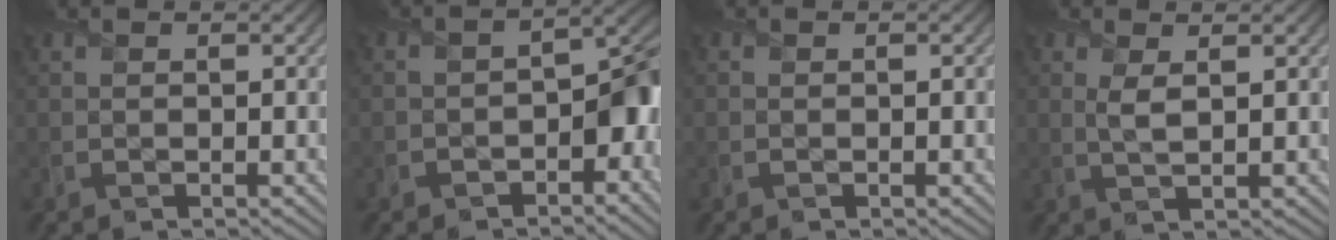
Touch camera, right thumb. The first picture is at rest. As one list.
[{"total": 6.1, "force": [-2.3, 3.7, 4.3], "torque": [-0.043, 0.000, -0.047]}, {"total": 0.0}, {"total": 2.3, "force": [0.9, 0.7, 2.0], "torque": [-0.050, 0.000, 0.019]}]